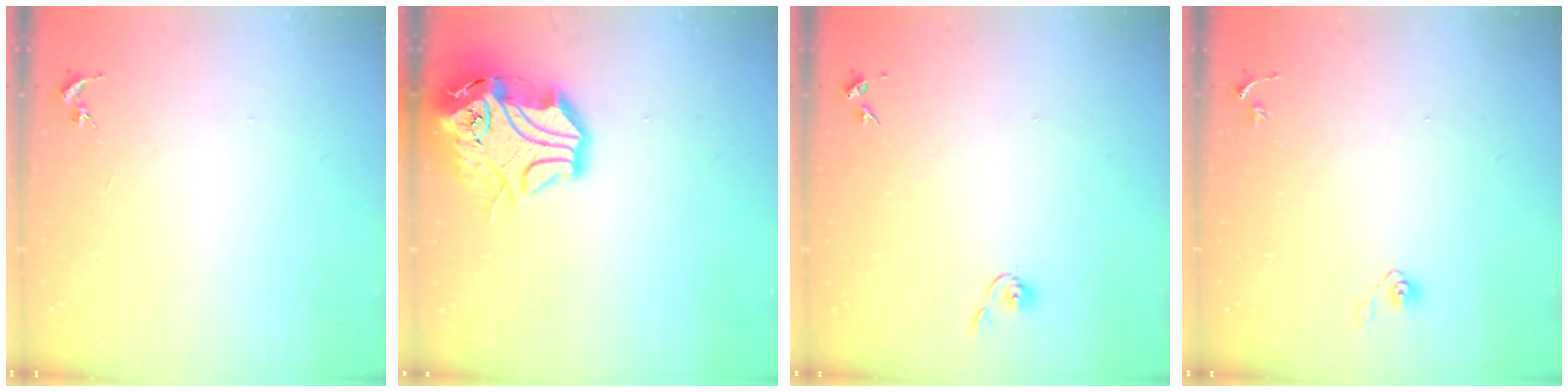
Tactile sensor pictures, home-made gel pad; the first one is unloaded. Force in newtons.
{"total": 17.9, "press": 17.7, "slide": 2.6}
{"total": 3.8, "press": 3.8, "slide": 0.3}
{"total": 3.8, "press": 3.3, "slide": 1.8}